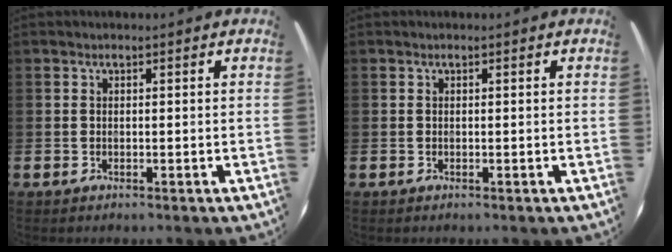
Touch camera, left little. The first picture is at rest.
{"total": 0.0}